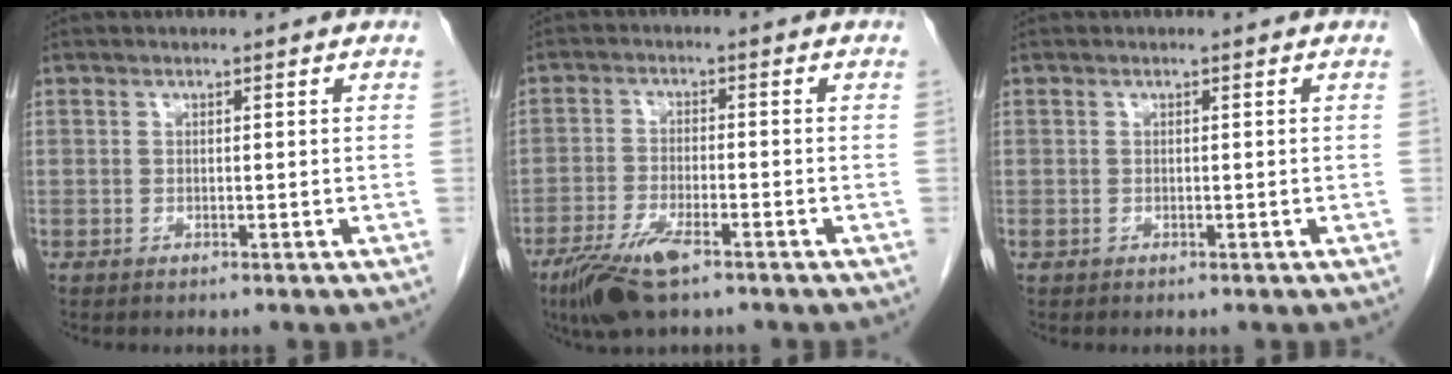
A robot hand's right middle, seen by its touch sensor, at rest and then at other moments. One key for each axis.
{"total": 7.7, "fx": -5.0, "fy": 1.7, "fz": 5.6, "tx": -0.111, "ty": -0.014, "tz": -0.088}
{"total": 0.0}